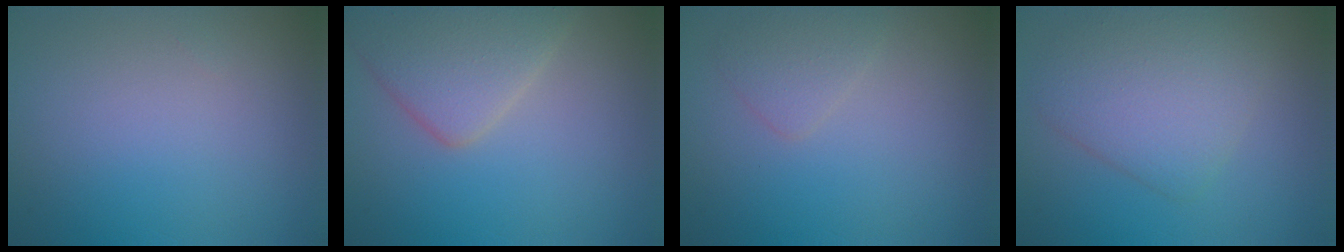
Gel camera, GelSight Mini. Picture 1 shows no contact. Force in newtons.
{"total": 4.8, "press": 4.8, "slide": 0.3}
{"total": 1.5, "press": 1.5, "slide": 0.1}
{"total": 4.5, "press": 4.5, "slide": 0.2}